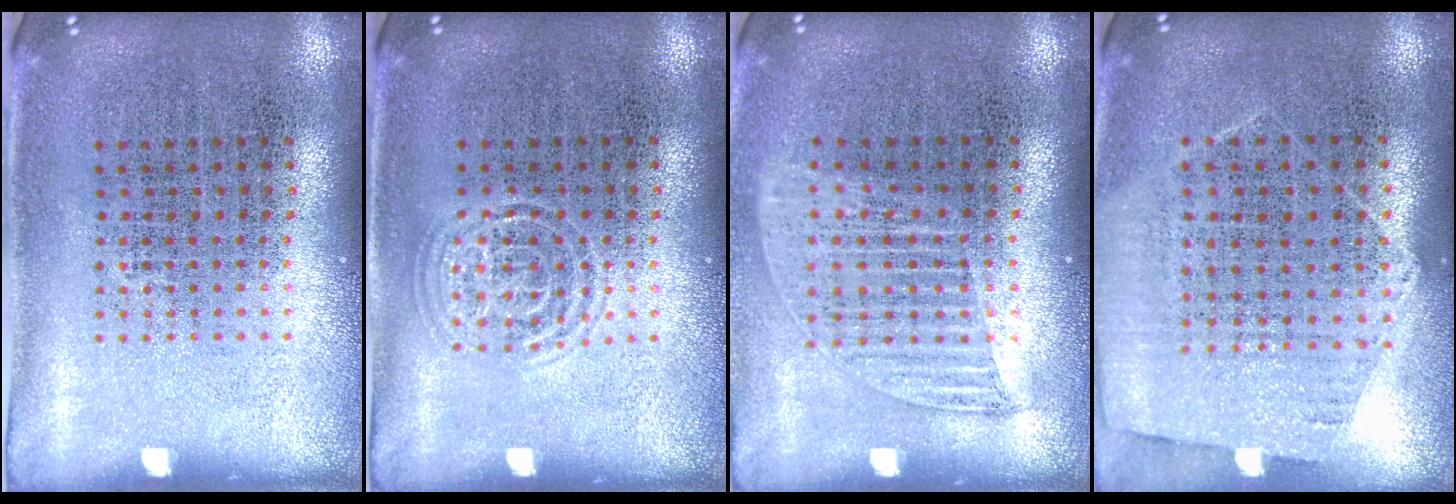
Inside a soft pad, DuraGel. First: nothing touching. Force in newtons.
{"total": 1.0, "press": 1.0, "slide": 0.1}
{"total": 1.2, "press": 1.1, "slide": 0.5}
{"total": 1.1, "press": 1.0, "slide": 0.5}